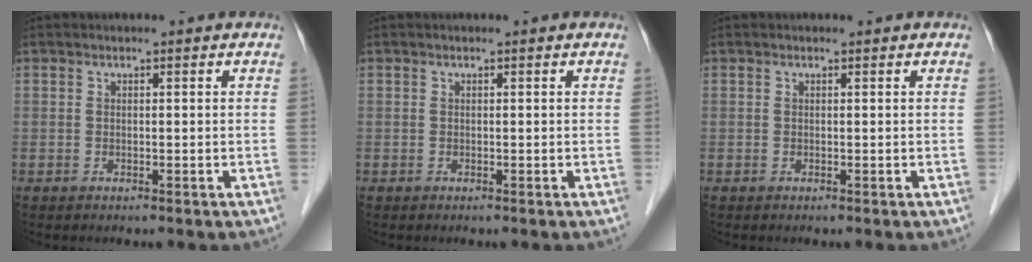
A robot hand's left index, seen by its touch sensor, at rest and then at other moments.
{"total": 0.0}
{"total": 0.0}